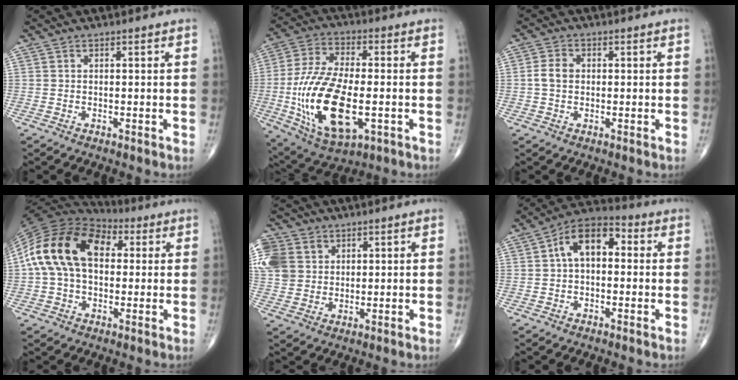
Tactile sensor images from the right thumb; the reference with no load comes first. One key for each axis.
{"total": 20.6, "fx": -3.7, "fy": 9.7, "fz": 17.8, "tx": -0.356, "ty": 0.001, "tz": -0.053}
{"total": 3.5, "fx": 0.1, "fy": 2.6, "fz": 2.3, "tx": -0.044, "ty": 0.008, "tz": -0.004}
{"total": 19.1, "fx": 3.3, "fy": 12.3, "fz": 14.3, "tx": -0.268, "ty": 0.035, "tz": 0.049}
{"total": 13.8, "fx": 4.7, "fy": 11.4, "fz": 6.3, "tx": -0.155, "ty": 0.016, "tz": 0.096}
{"total": 10.3, "fx": 1.3, "fy": 6.2, "fz": 8.0, "tx": -0.119, "ty": 0.034, "tz": 0.009}